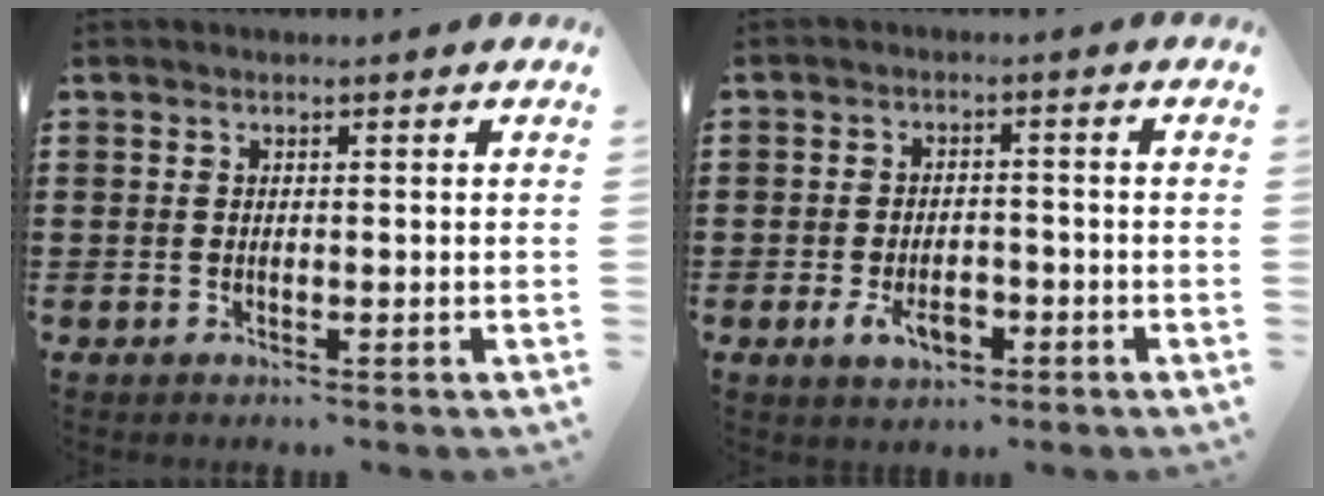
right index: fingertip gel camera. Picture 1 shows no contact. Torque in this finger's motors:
{"motor_torque": [1.54, 0.60, 0.15, 0.06]}